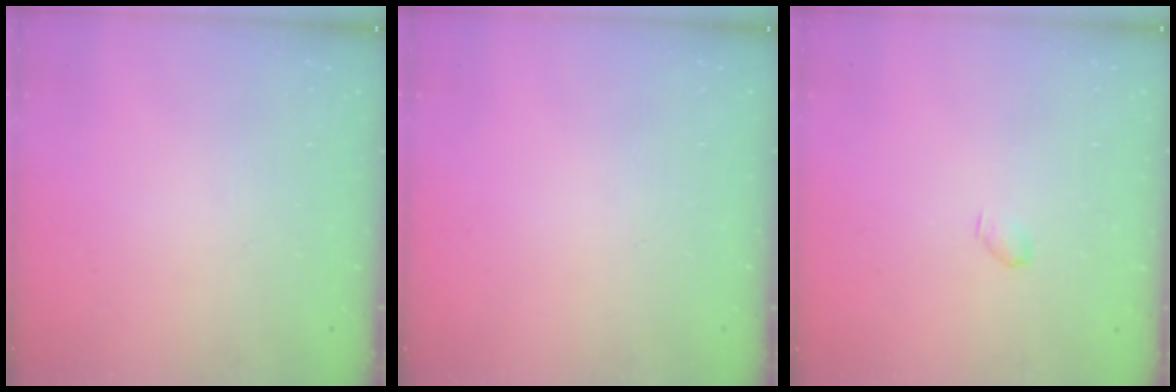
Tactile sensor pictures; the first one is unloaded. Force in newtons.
{"total": 0.0}
{"total": 2.9, "press": 2.9, "slide": 0.5}